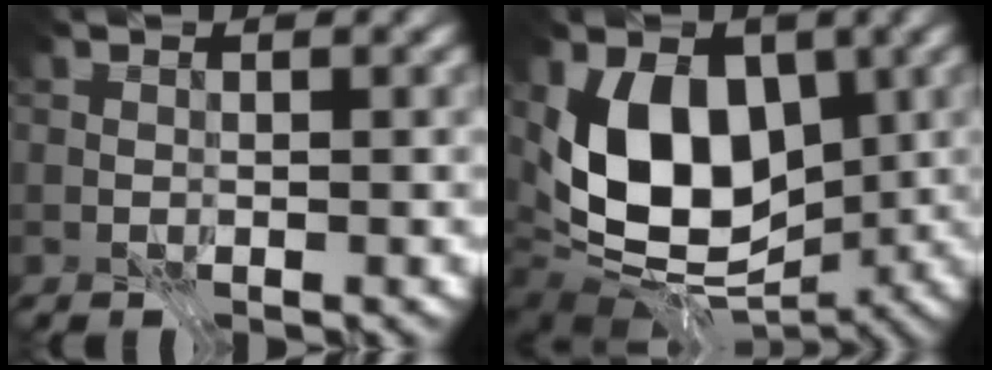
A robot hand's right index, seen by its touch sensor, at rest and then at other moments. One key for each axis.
{"total": 12.8, "fx": 0.6, "fy": 8.4, "fz": 9.7, "tx": -0.157, "ty": -0.020, "tz": 0.004}